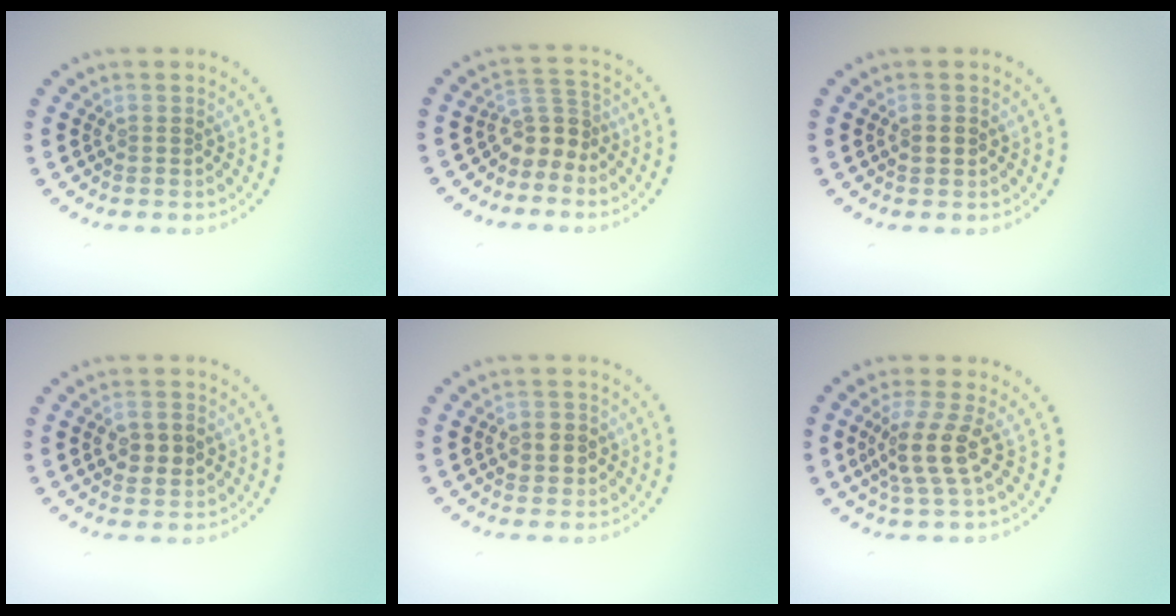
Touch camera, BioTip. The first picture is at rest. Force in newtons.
{"total": 2.7, "press": 1.9, "slide": 2.0}
{"total": 1.4, "press": 1.4, "slide": 0.1}
{"total": 2.7, "press": 2.7, "slide": 0.1}
{"total": 2.3, "press": 2.3, "slide": 0.4}
{"total": 3.5, "press": 2.7, "slide": 2.3}